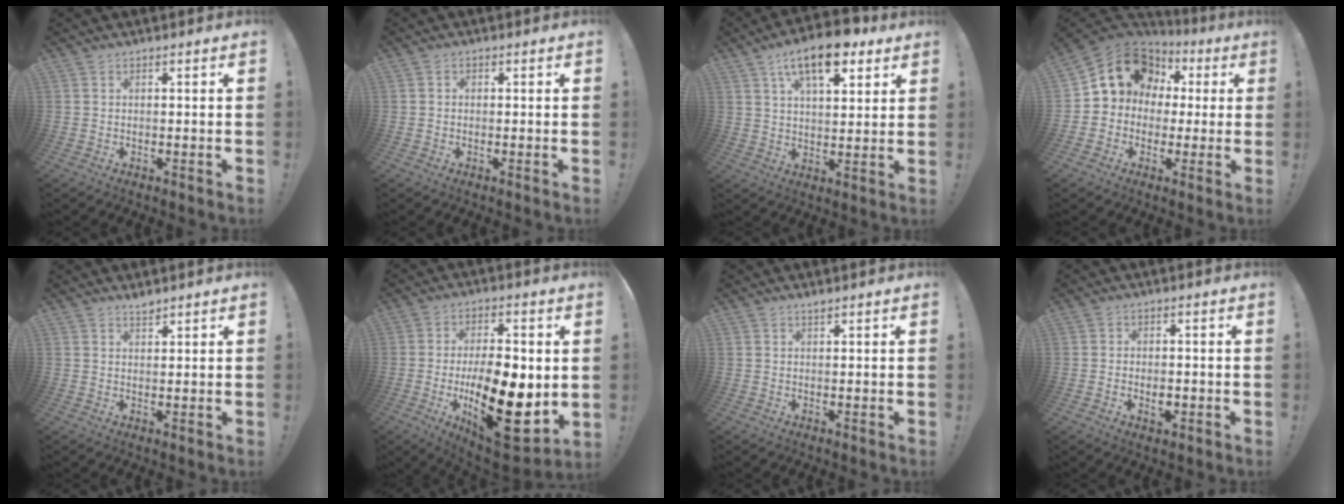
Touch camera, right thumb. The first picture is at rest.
{"total": 0.5, "force": [-0.1, 0.4, 0.3], "torque": [-0.005, 0.003, -0.002]}
{"total": 14.1, "force": [8.2, 6.0, 9.8], "torque": [-0.159, -0.030, 0.142]}
{"total": 15.3, "force": [5.0, 12.4, 7.5], "torque": [-0.108, -0.014, 0.106]}
{"total": 2.0, "force": [1.8, 0.2, 0.6], "torque": [-0.006, -0.012, 0.032]}
{"total": 23.0, "force": [-3.9, 10.0, 20.3], "torque": [-0.335, 0.001, -0.054]}
{"total": 0.9, "force": [0.8, -0.2, 0.5], "torque": [-0.009, 0.000, 0.015]}
{"total": 3.2, "force": [-1.2, 2.0, 2.1], "torque": [-0.022, 0.004, -0.020]}